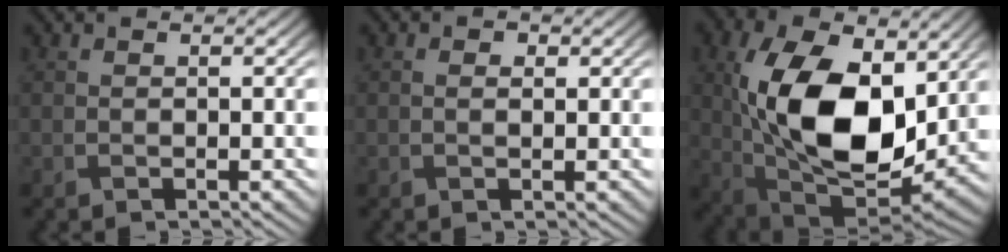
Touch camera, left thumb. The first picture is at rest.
{"total": 1.2, "force": [0.4, 0.6, 0.9], "torque": [-0.009, -0.006, 0.010]}
{"total": 16.1, "force": [2.5, 9.3, 12.8], "torque": [-0.263, -0.007, 0.055]}